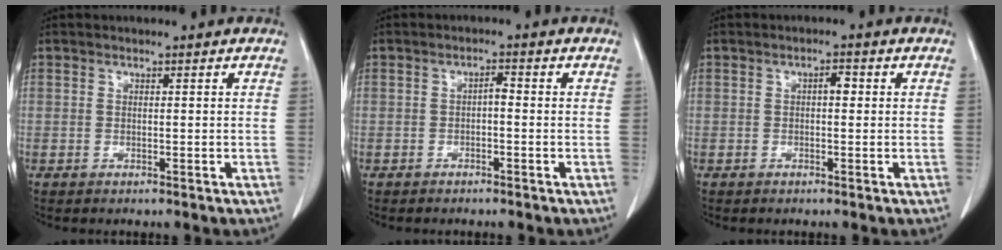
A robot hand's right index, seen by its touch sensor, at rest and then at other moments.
{"total": 1.6, "force": [-0.4, 0.5, 1.4], "torque": [-0.023, 0.004, -0.009]}
{"total": 1.6, "force": [0.1, 0.6, 1.5], "torque": [-0.022, 0.005, -0.001]}